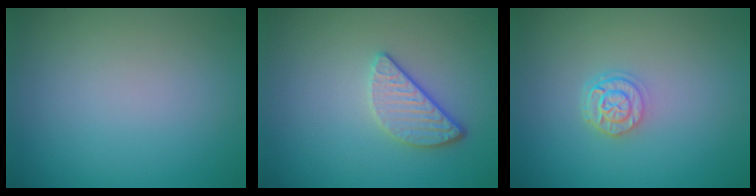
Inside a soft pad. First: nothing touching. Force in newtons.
{"total": 2.6, "press": 2.3, "slide": 1.3}
{"total": 2.4, "press": 1.9, "slide": 1.5}